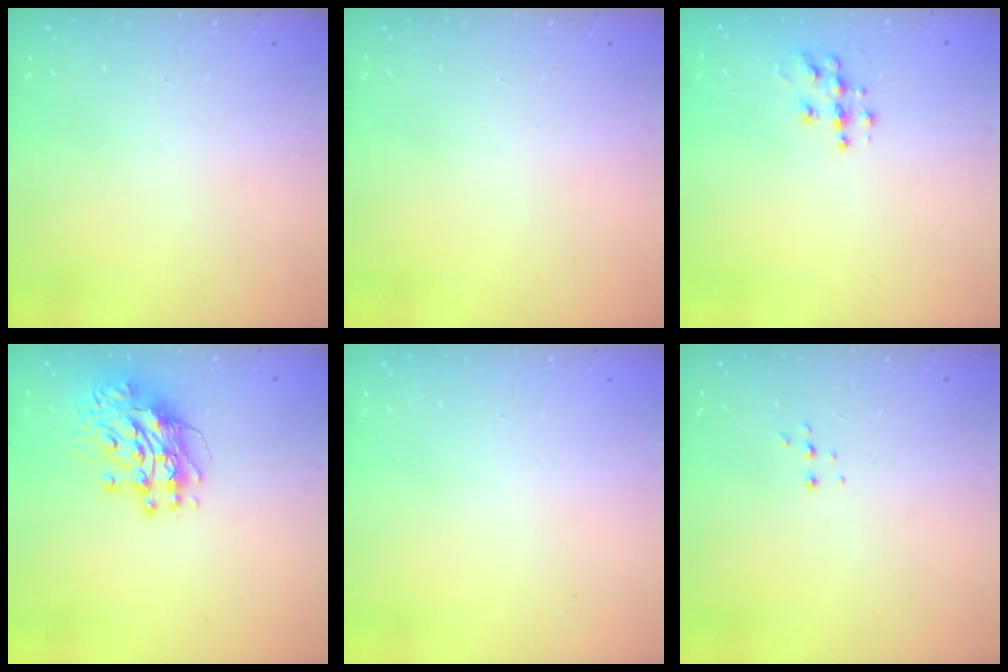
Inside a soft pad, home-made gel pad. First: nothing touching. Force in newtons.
{"total": 0.0}
{"total": 7.0, "press": 6.9, "slide": 0.3}
{"total": 12.0, "press": 11.9, "slide": 1.7}
{"total": 0.0}
{"total": 5.0, "press": 4.9, "slide": 0.9}